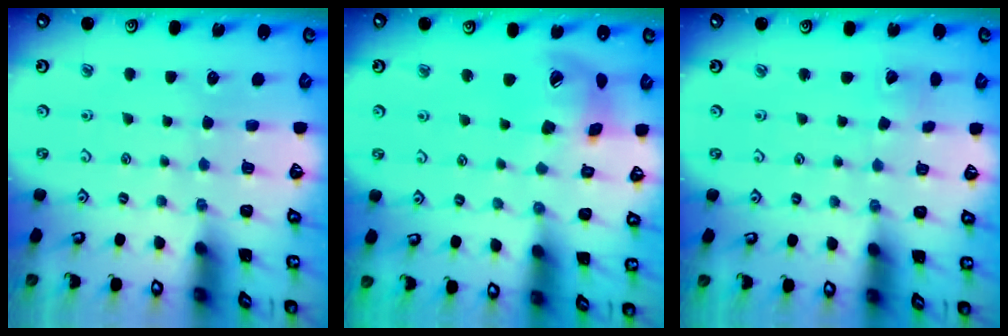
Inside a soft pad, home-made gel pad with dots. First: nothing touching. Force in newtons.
{"total": 15.1, "press": 14.9, "slide": 2.4}
{"total": 2.7, "press": 2.6, "slide": 0.4}